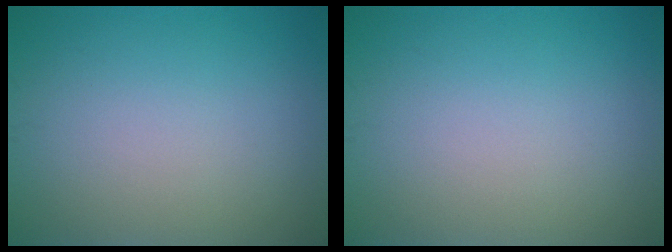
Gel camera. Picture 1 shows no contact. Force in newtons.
{"total": 0.0}